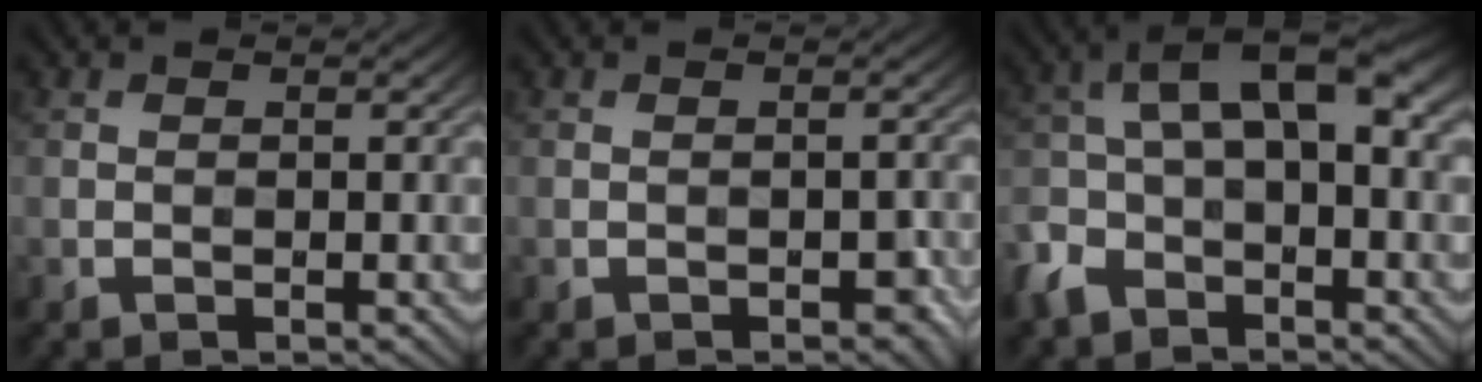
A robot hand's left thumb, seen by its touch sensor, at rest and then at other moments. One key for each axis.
{"total": 1.8, "fx": -1.0, "fy": 0.9, "fz": 1.3, "tx": -0.018, "ty": 0.000, "tz": -0.011}
{"total": 9.8, "fx": -2.4, "fy": 5.5, "fz": 7.7, "tx": -0.156, "ty": 0.002, "tz": -0.064}